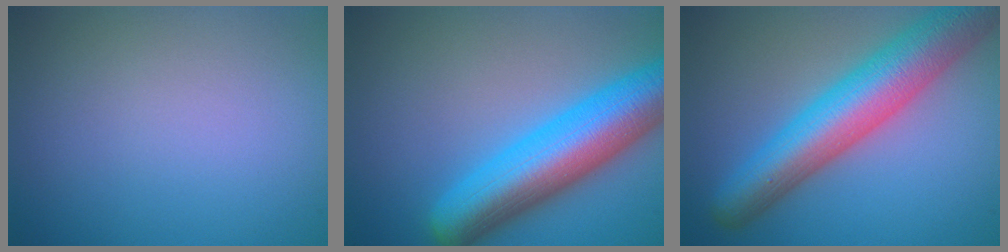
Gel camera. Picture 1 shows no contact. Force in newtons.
{"total": 10.2, "press": 10.2, "slide": 0.3}
{"total": 8.8, "press": 8.8, "slide": 0.3}